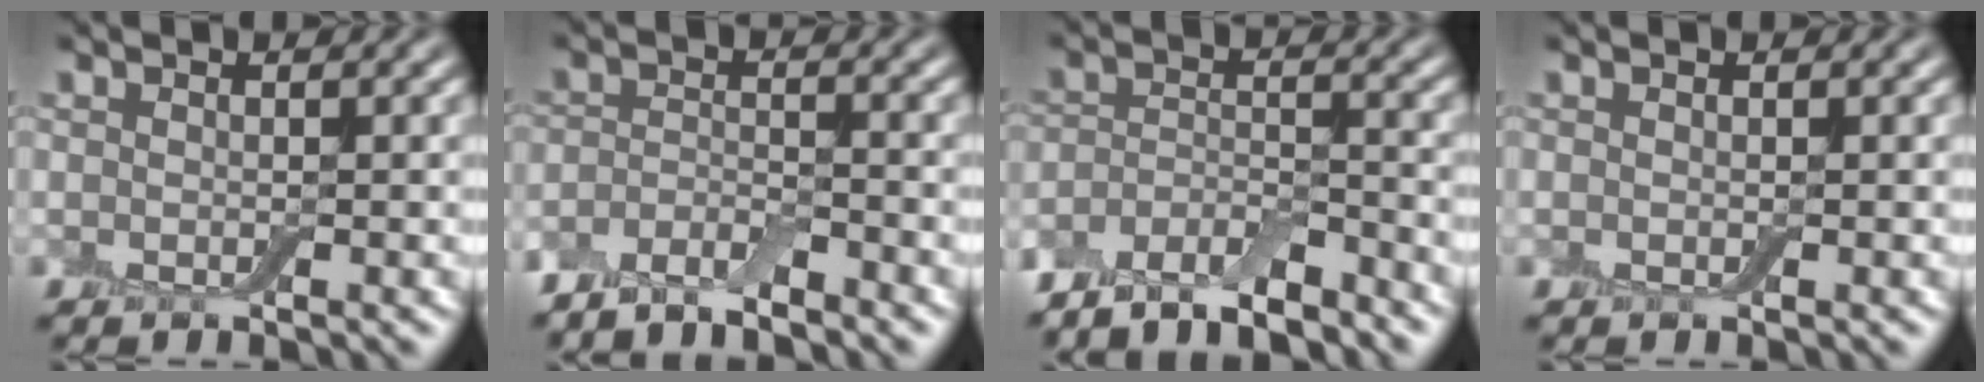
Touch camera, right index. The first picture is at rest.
{"total": 3.4, "force": [-3.0, 0.7, 1.3], "torque": [-0.029, 0.002, -0.063]}
{"total": 5.6, "force": [-5.0, 1.5, 2.2], "torque": [-0.043, -0.002, -0.092]}
{"total": 0.0}